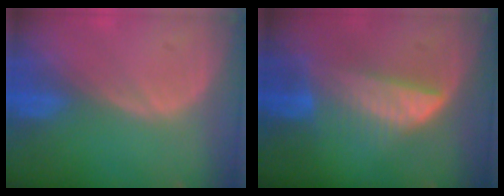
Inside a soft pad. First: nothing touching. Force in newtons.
{"total": 6.4, "press": 6.3, "slide": 1.0}